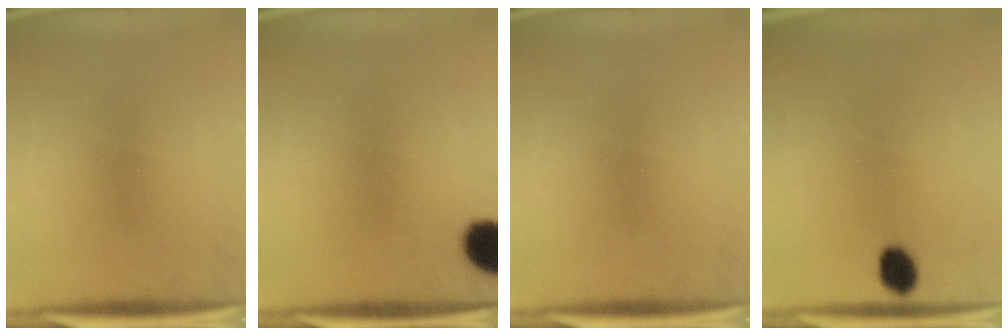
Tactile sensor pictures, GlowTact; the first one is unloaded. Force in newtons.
{"total": 7.9}
{"total": 0.0}
{"total": 2.3}